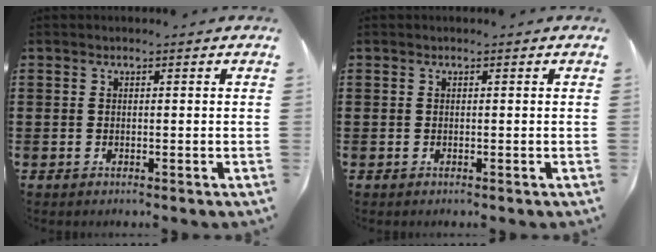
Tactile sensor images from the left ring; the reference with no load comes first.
{"total": 0.0}